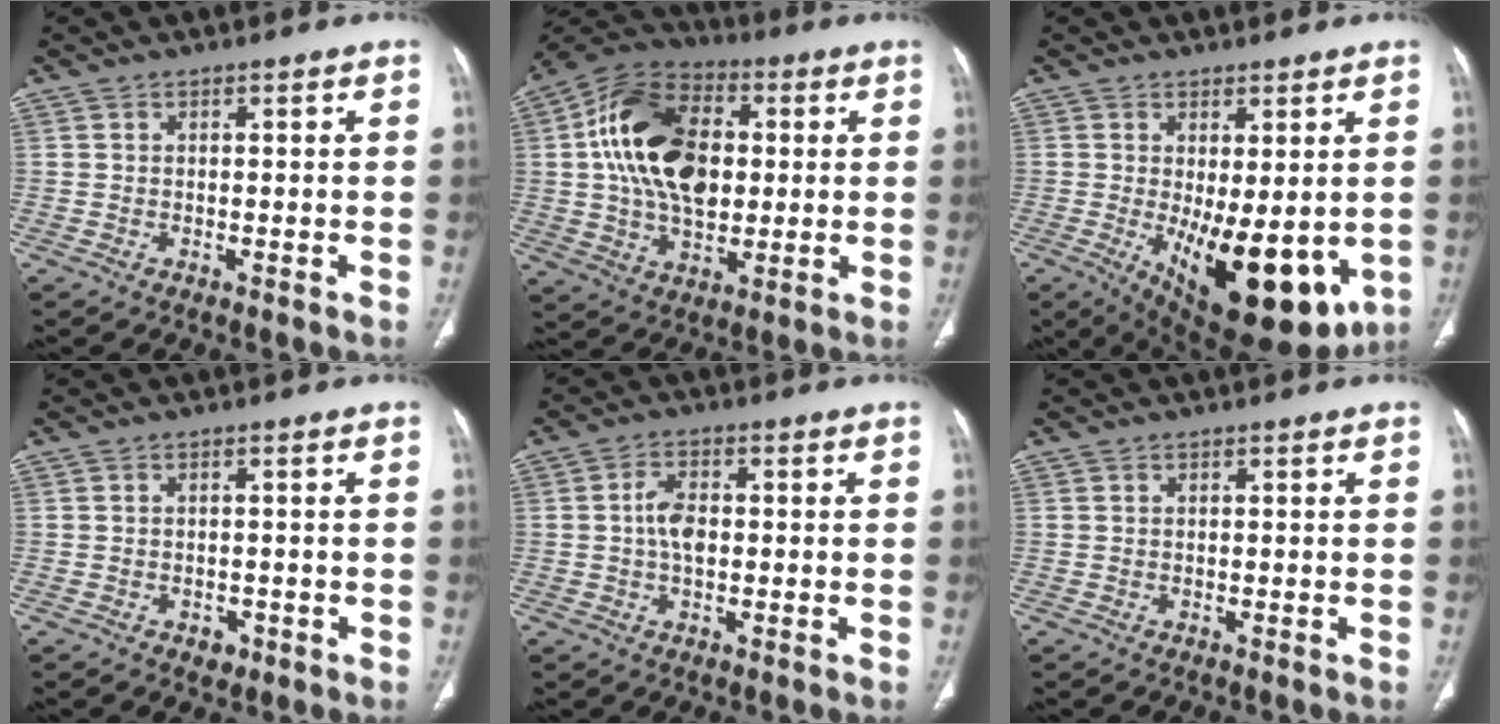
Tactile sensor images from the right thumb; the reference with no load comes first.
{"total": 19.5, "force": [3.3, 12.2, 14.8], "torque": [-0.246, 0.007, 0.058]}
{"total": 16.2, "force": [-3.2, 6.7, 14.4], "torque": [-0.199, -0.032, -0.022]}
{"total": 1.9, "force": [-0.9, 1.4, 0.9], "torque": [-0.007, 0.003, -0.007]}
{"total": 4.6, "force": [0.0, 2.7, 3.7], "torque": [-0.070, 0.008, -0.004]}
{"total": 0.0}